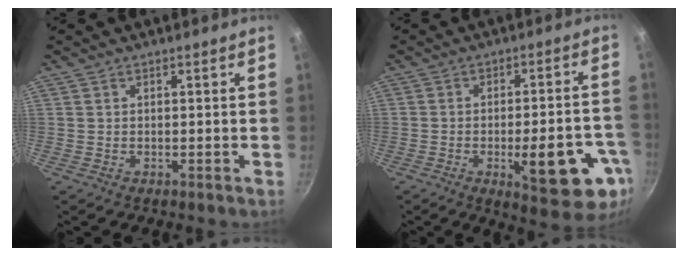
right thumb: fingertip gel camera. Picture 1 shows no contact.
{"total": 16.4, "force": [-5.7, 5.6, 14.4], "torque": [-0.158, 0.016, -0.069]}